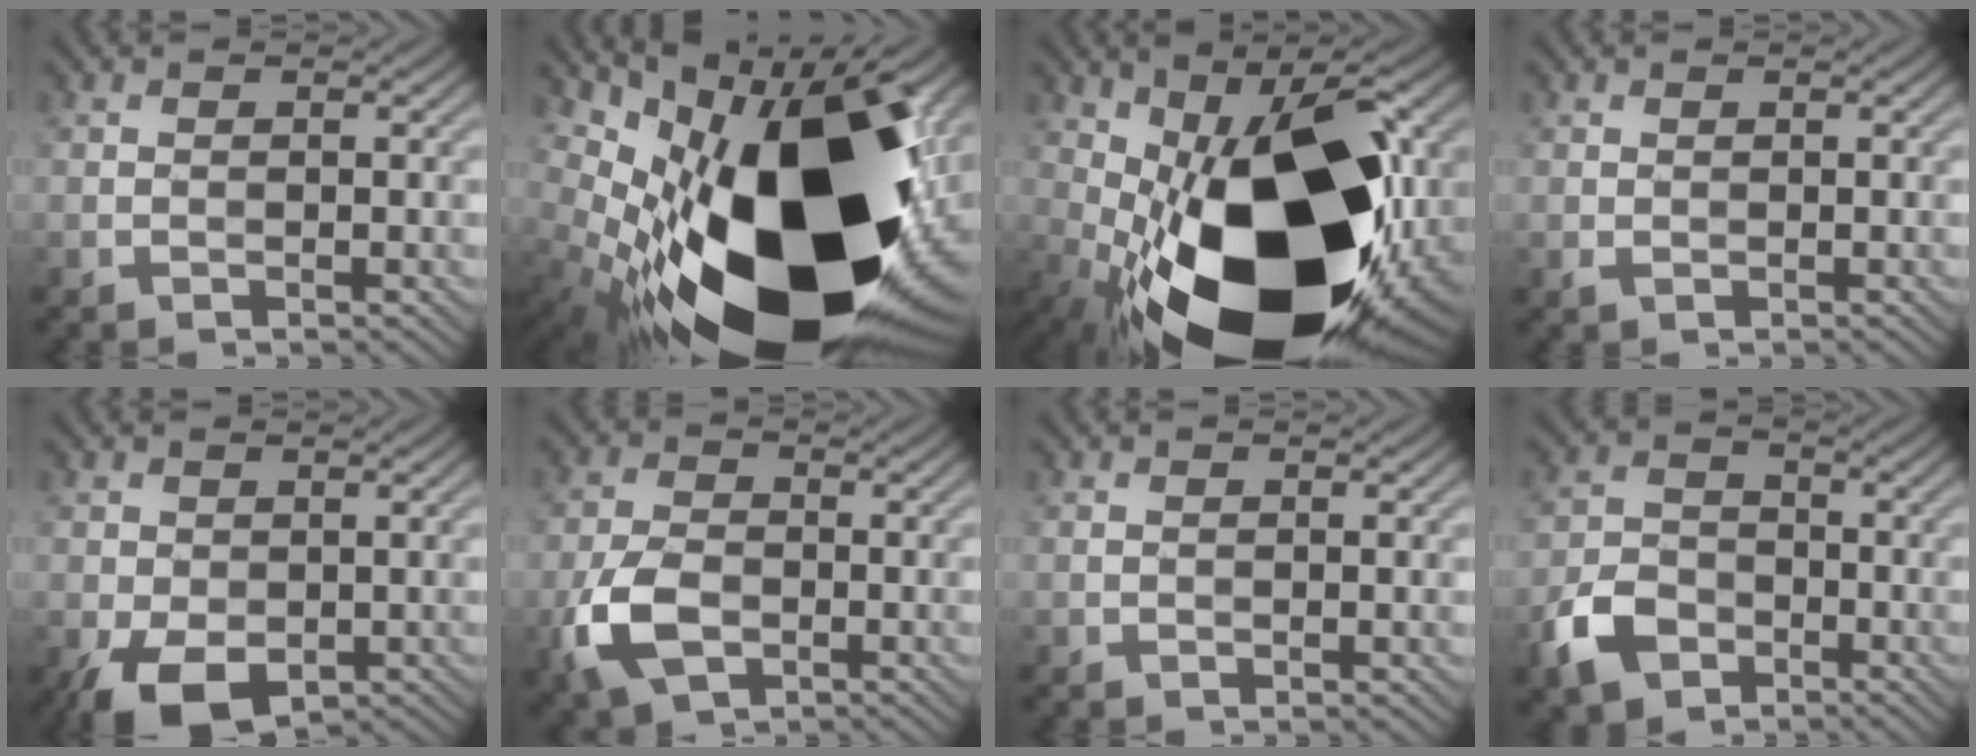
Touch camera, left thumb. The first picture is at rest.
{"total": 23.4, "force": [-3.5, 13.2, 18.9], "torque": [-0.312, -0.066, -0.033]}
{"total": 22.7, "force": [-4.3, 11.9, 18.9], "torque": [-0.294, -0.022, -0.050]}
{"total": 1.0, "force": [0.3, 0.9, 0.4], "torque": [-0.011, 0.002, 0.007]}
{"total": 6.3, "force": [-2.0, 4.2, 4.2], "torque": [-0.094, -0.008, -0.040]}
{"total": 7.4, "force": [-2.8, 4.8, 4.9], "torque": [-0.123, -0.007, -0.062]}
{"total": 0.0}
{"total": 6.6, "force": [-3.8, 4.7, 2.8], "torque": [-0.068, -0.001, -0.090]}